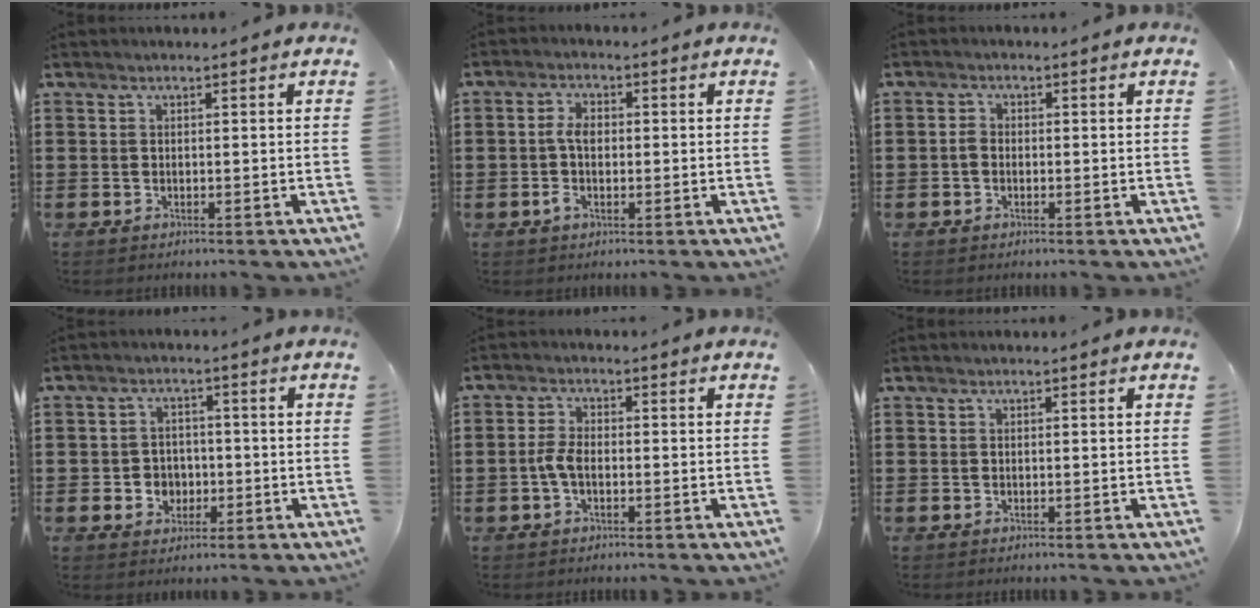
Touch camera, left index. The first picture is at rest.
{"total": 3.9, "force": [-0.5, 2.0, 3.3], "torque": [-0.076, 0.001, -0.014]}
{"total": 1.4, "force": [-0.4, 1.1, 0.9], "torque": [-0.026, 0.002, -0.010]}
{"total": 3.8, "force": [-1.0, 3.4, 1.4], "torque": [-0.037, 0.007, -0.022]}
{"total": 3.1, "force": [-0.8, 1.5, 2.6], "torque": [-0.069, -0.001, -0.021]}
{"total": 0.0}